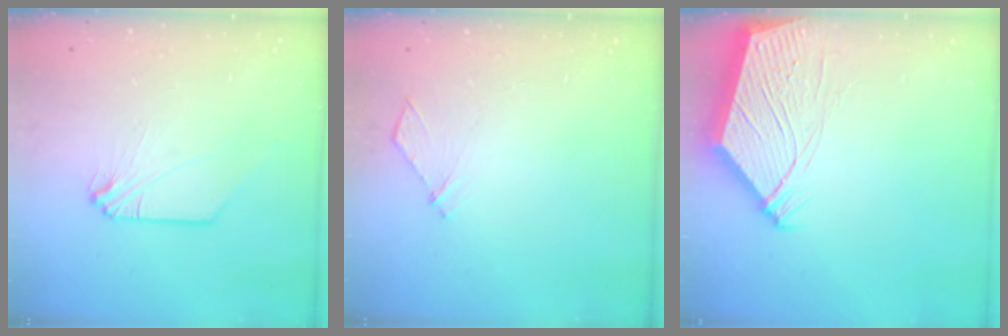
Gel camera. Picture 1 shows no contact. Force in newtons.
{"total": 3.9, "press": 3.9, "slide": 0.5}
{"total": 11.3, "press": 11.1, "slide": 1.8}